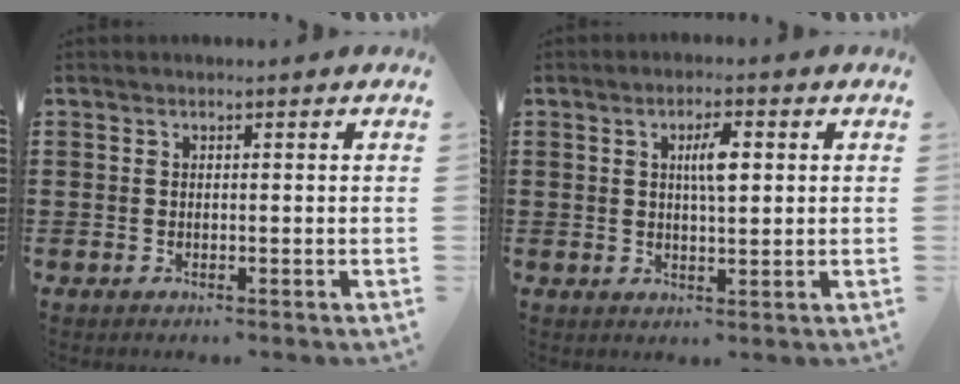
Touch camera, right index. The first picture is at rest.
{"total": 4.4, "force": [1.0, 1.3, 4.0], "torque": [-0.066, 0.003, 0.010]}